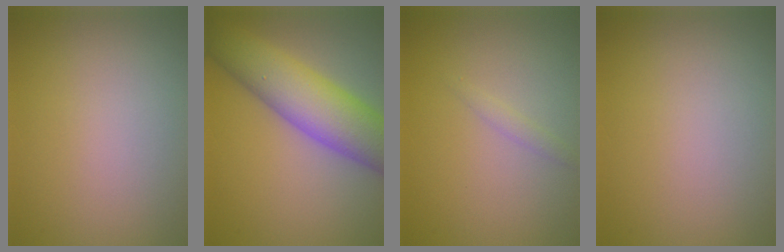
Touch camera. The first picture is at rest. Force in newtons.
{"total": 8.4, "press": 8.4, "slide": 0.3}
{"total": 0.8, "press": 0.8, "slide": 0.0}
{"total": 0.0}